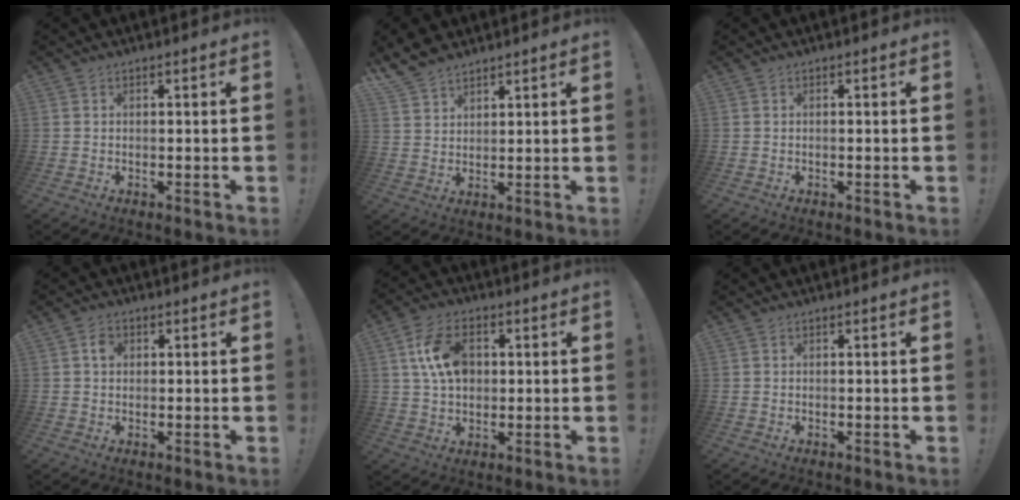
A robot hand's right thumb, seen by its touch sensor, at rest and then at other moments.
{"total": 6.8, "force": [5.7, 3.0, 2.0], "torque": [-0.042, -0.032, 0.114]}
{"total": 0.0}
{"total": 2.5, "force": [0.6, 1.9, 1.4], "torque": [-0.010, -0.002, 0.005]}
{"total": 12.3, "force": [3.0, 8.3, 8.5], "torque": [-0.147, 0.012, 0.061]}
{"total": 0.0}